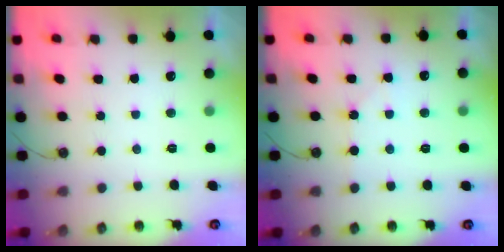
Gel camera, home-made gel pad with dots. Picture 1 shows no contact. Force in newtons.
{"total": 3.5, "press": 3.4, "slide": 0.6}